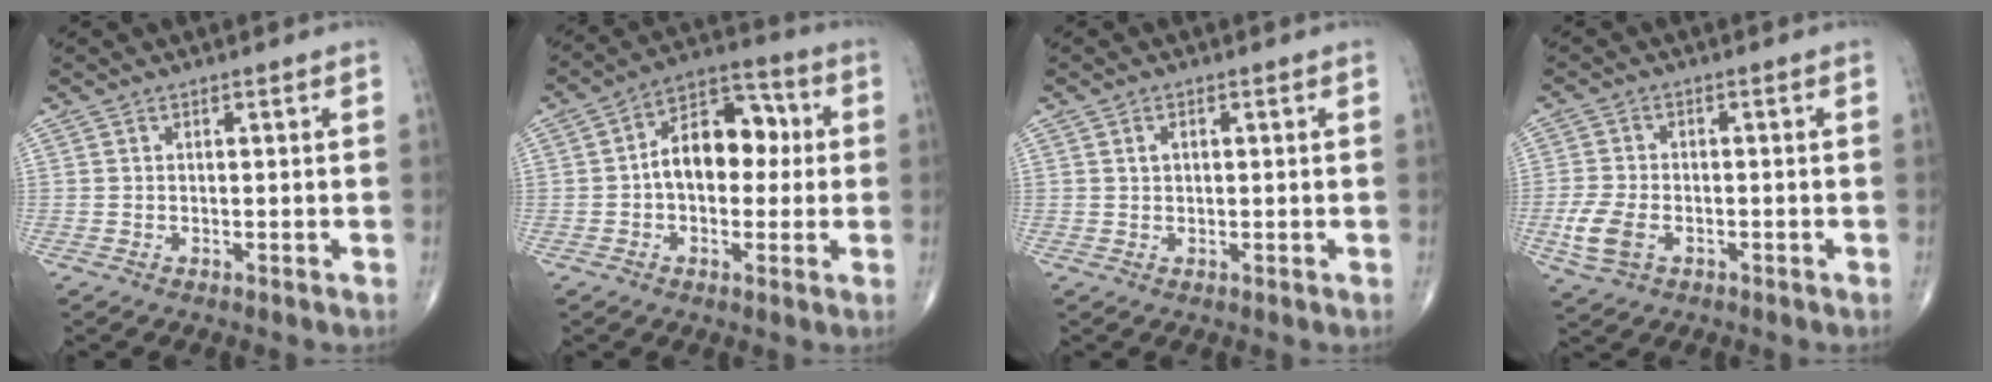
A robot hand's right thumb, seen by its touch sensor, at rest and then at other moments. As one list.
[{"total": 12.7, "force": [0.6, 8.1, 9.7], "torque": [-0.119, 0.036, -0.002]}, {"total": 1.5, "force": [0.4, 1.0, 1.1], "torque": [-0.017, 0.004, 0.008]}, {"total": 6.5, "force": [-2.1, 4.1, 4.6], "torque": [-0.104, 0.005, -0.038]}]